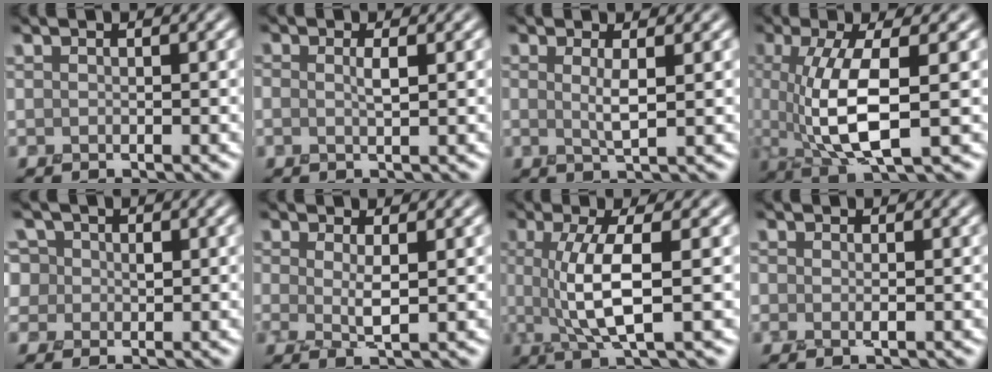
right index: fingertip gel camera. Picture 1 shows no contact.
{"total": 0.6, "force": [-0.1, 0.1, 0.6], "torque": [-0.011, -0.001, 0.000]}
{"total": 1.4, "force": [0.2, 0.3, 1.4], "torque": [-0.025, -0.007, 0.006]}
{"total": 6.9, "force": [0.0, 1.9, 6.6], "torque": [-0.127, -0.009, 0.009]}
{"total": 4.8, "force": [2.0, 3.9, 1.9], "torque": [-0.034, 0.014, 0.016]}
{"total": 1.7, "force": [0.1, 0.2, 1.7], "torque": [-0.038, -0.011, 0.005]}
{"total": 5.4, "force": [0.0, 1.2, 5.3], "torque": [-0.106, -0.004, 0.007]}
{"total": 0.6, "force": [-0.4, 0.1, 0.4], "torque": [-0.011, -0.007, -0.003]}